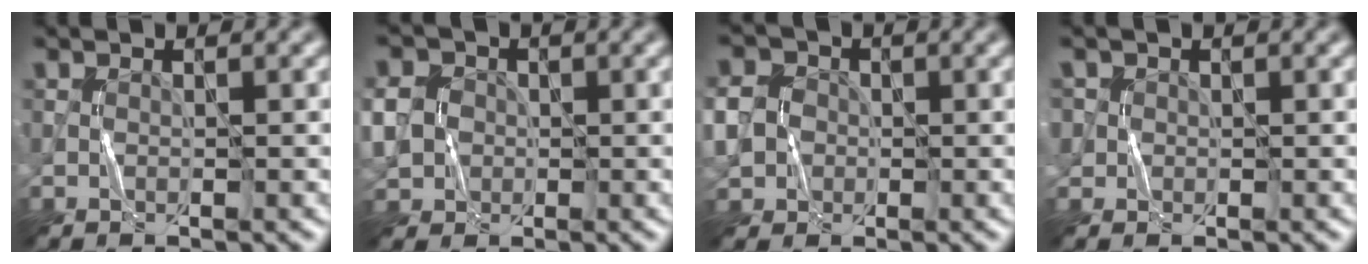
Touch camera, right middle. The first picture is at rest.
{"total": 5.9, "force": [-0.4, 5.3, 2.5], "torque": [-0.060, 0.012, -0.028]}
{"total": 6.5, "force": [-0.8, 5.9, 2.6], "torque": [-0.069, 0.011, -0.043]}
{"total": 1.4, "force": [0.5, 1.3, 0.1], "torque": [-0.004, 0.005, 0.008]}